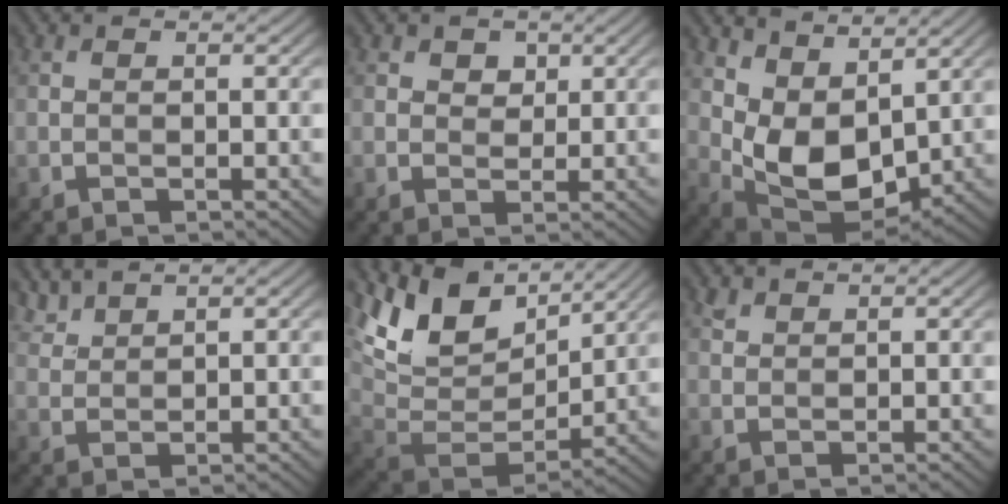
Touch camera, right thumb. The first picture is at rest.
{"total": 2.4, "force": [1.2, 1.7, 1.1], "torque": [-0.021, -0.003, 0.018]}
{"total": 9.7, "force": [3.6, 5.5, 7.2], "torque": [-0.163, -0.007, 0.074]}
{"total": 2.7, "force": [2.4, 0.5, 0.9], "torque": [-0.028, 0.005, 0.058]}
{"total": 12.2, "force": [7.5, 6.2, 7.4], "torque": [-0.184, 0.016, 0.144]}
{"total": 1.2, "force": [1.0, 0.5, 0.3], "torque": [-0.009, 0.002, 0.024]}